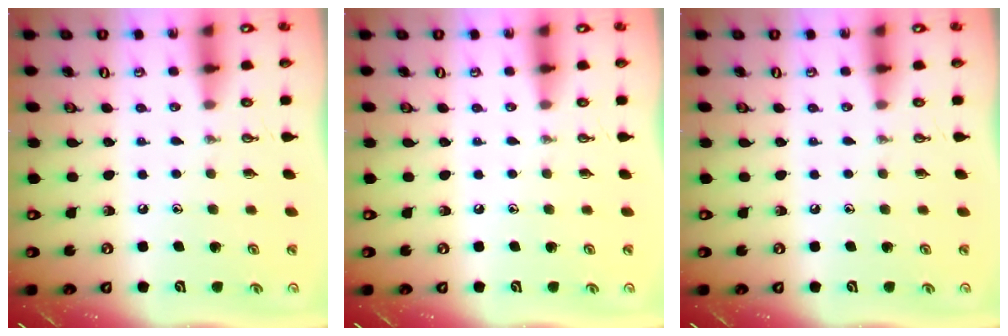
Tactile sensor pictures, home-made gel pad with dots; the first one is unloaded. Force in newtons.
{"total": 0.0}
{"total": 0.0}